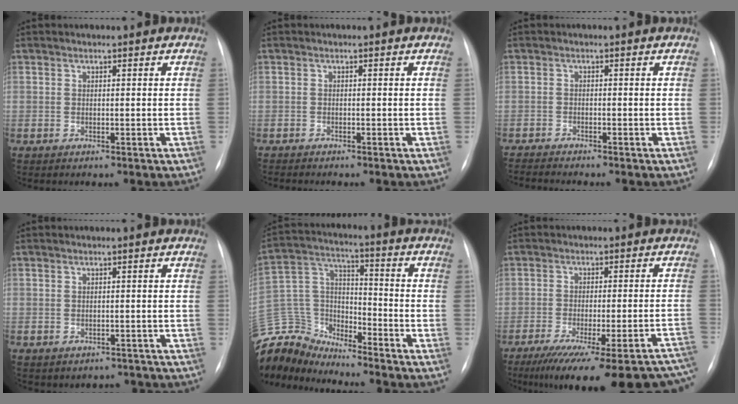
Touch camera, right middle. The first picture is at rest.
{"total": 1.7, "force": [-1.6, 0.2, 0.7], "torque": [-0.009, -0.003, -0.021]}
{"total": 4.3, "force": [-4.1, -0.3, 1.5], "torque": [-0.020, -0.015, -0.066]}
{"total": 3.0, "force": [-2.4, 1.8, 0.2], "torque": [-0.003, 0.014, -0.028]}
{"total": 15.3, "force": [-14.7, 3.9, 1.7], "torque": [-0.050, 0.054, -0.275]}
{"total": 26.4, "force": [-22.5, 2.5, 13.5], "torque": [-0.129, -0.027, -0.287]}